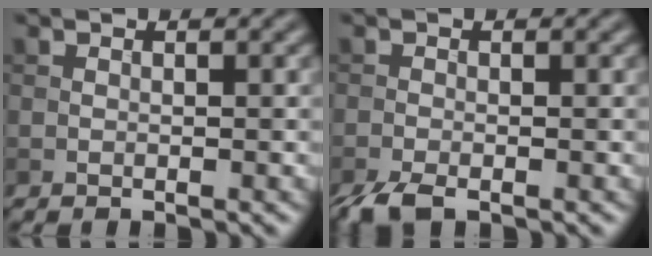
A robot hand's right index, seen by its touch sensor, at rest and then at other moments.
{"total": 2.7, "force": [-2.1, 0.6, 1.6], "torque": [-0.038, -0.009, -0.045]}